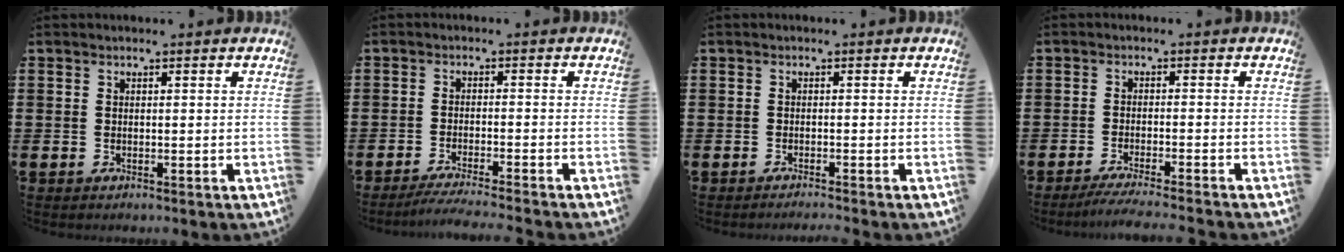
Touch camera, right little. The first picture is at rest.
{"total": 2.8, "force": [-2.5, -0.4, 1.2], "torque": [-0.017, -0.002, -0.047]}
{"total": 0.7, "force": [-0.7, -0.2, 0.1], "torque": [-0.001, -0.001, -0.014]}
{"total": 2.7, "force": [-2.3, -0.3, 1.4], "torque": [-0.020, -0.004, -0.042]}